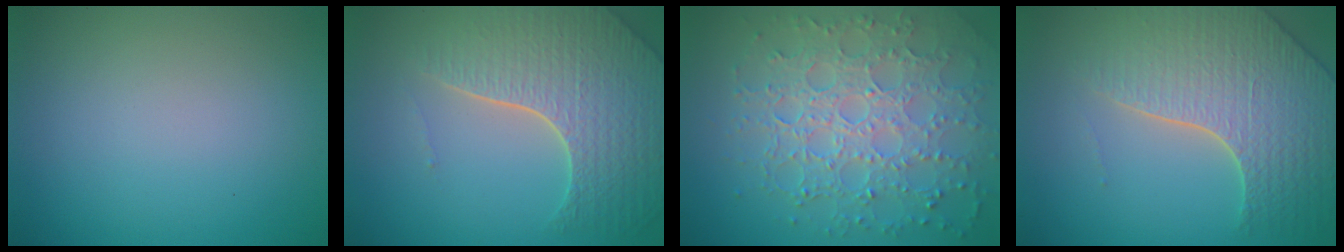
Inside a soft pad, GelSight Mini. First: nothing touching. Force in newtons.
{"total": 7.7, "press": 5.6, "slide": 5.3}
{"total": 7.7, "press": 5.7, "slide": 5.1}
{"total": 6.2, "press": 5.2, "slide": 3.4}